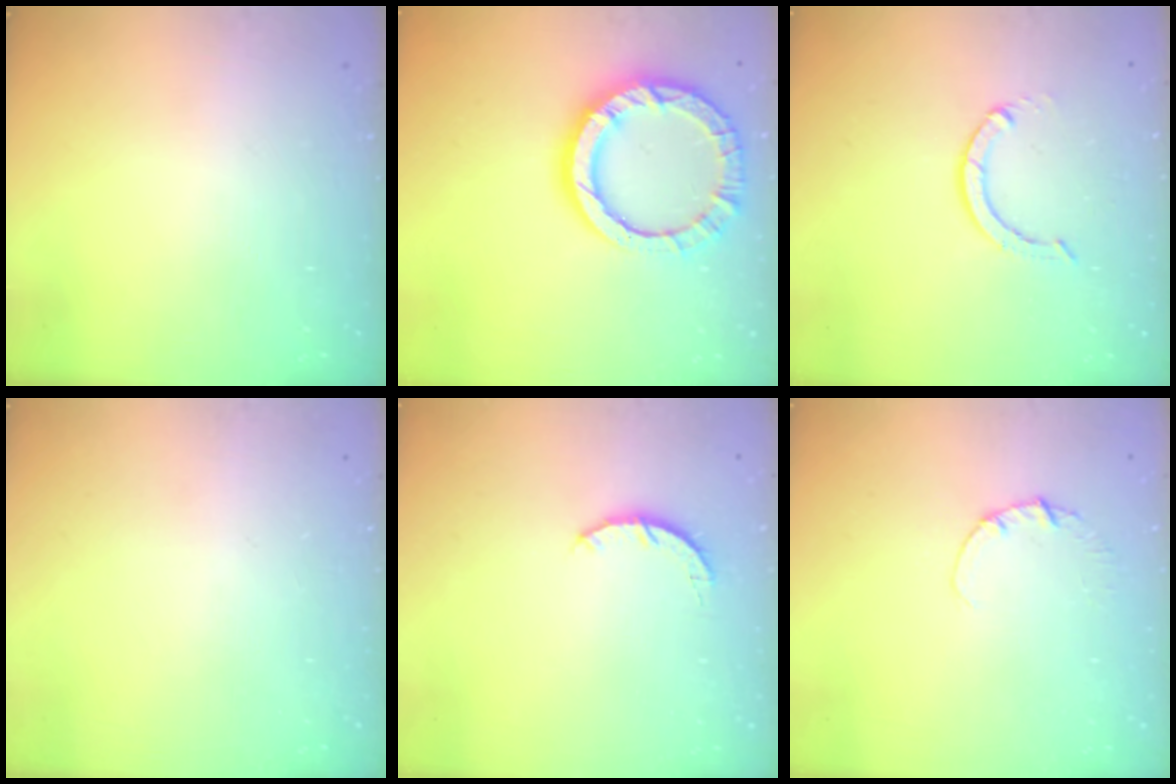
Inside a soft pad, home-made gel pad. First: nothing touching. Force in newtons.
{"total": 13.7, "press": 13.6, "slide": 1.4}
{"total": 4.1, "press": 4.0, "slide": 0.5}
{"total": 0.0}
{"total": 3.2, "press": 3.2, "slide": 0.4}
{"total": 1.1, "press": 1.1, "slide": 0.1}